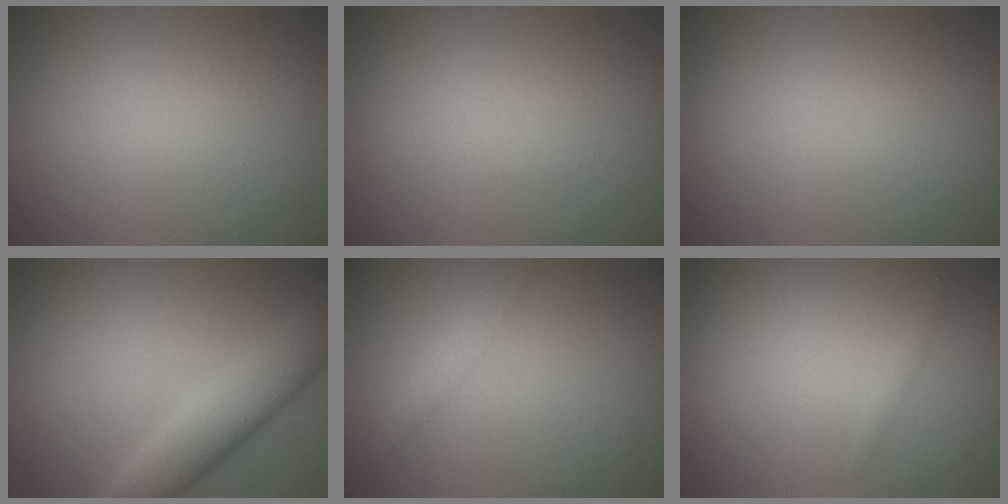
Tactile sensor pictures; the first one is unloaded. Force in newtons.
{"total": 0.0}
{"total": 0.0}
{"total": 5.7, "press": 5.7, "slide": 0.3}
{"total": 1.9, "press": 1.9, "slide": 0.1}
{"total": 0.5, "press": 0.5, "slide": 0.1}